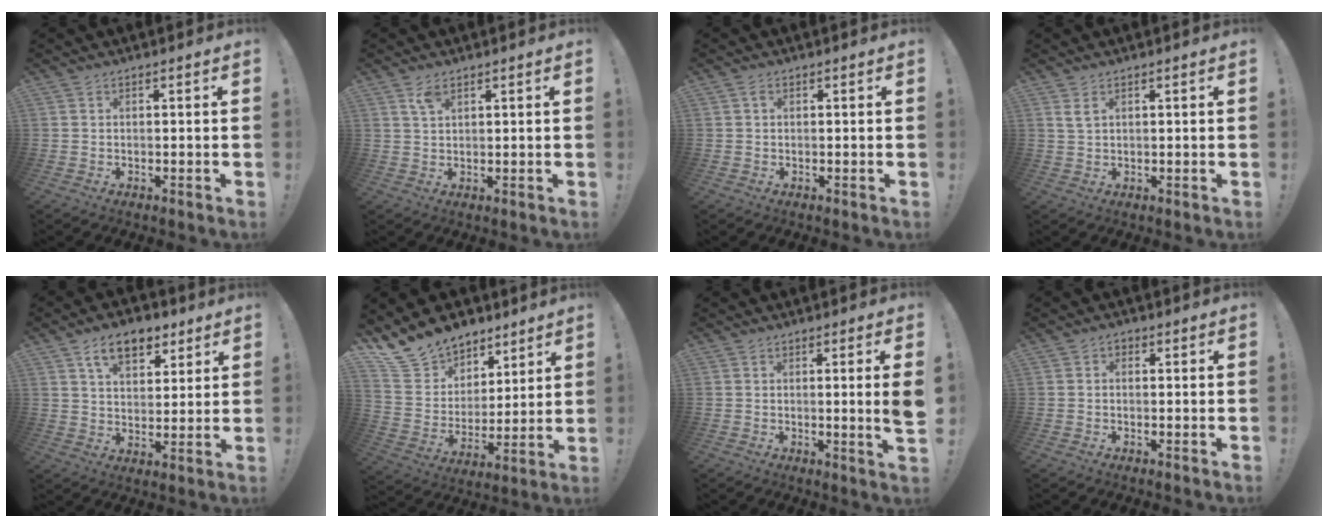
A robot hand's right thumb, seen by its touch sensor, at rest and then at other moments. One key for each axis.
{"total": 3.7, "fx": 2.3, "fy": 1.6, "fz": 2.4, "tx": -0.041, "ty": -0.007, "tz": 0.041}
{"total": 0.9, "fx": 0.3, "fy": 0.7, "fz": 0.6, "tx": -0.012, "ty": 0.004, "tz": 0.004}
{"total": 2.8, "fx": 1.5, "fy": 1.5, "fz": 1.8, "tx": -0.029, "ty": -0.002, "tz": 0.027}
{"total": 11.5, "fx": 6.6, "fy": 6.8, "fz": 6.5, "tx": -0.093, "ty": -0.022, "tz": 0.121}
{"total": 14.5, "fx": 11.5, "fy": 8.5, "fz": 2.6, "tx": -0.067, "ty": -0.086, "tz": 0.227}
{"total": 4.7, "fx": 0.3, "fy": -0.5, "fz": 4.6, "tx": -0.076, "ty": -0.008, "tz": 0.005}
{"total": 1.2, "fx": -0.4, "fy": 0.9, "fz": 0.6, "tx": -0.007, "ty": 0.003, "tz": -0.008}